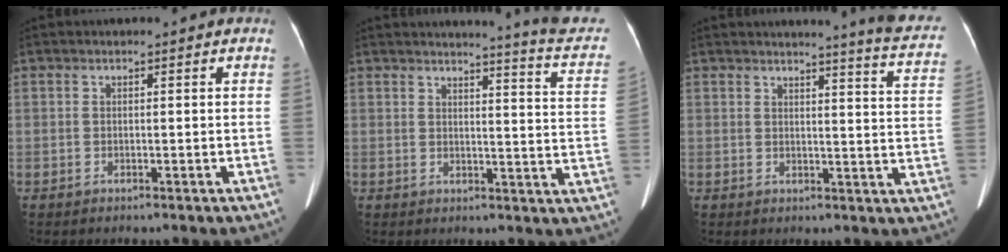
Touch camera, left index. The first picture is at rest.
{"total": 11.7, "force": [11.1, -0.8, 3.7], "torque": [-0.039, -0.074, 0.101]}
{"total": 10.2, "force": [9.6, -0.7, 3.6], "torque": [-0.036, -0.060, 0.086]}